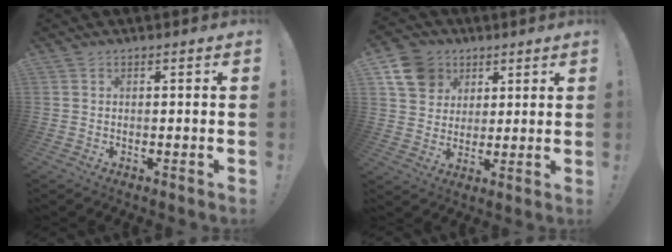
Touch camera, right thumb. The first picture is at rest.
{"total": 12.2, "force": [5.6, 10.1, 3.9], "torque": [-0.068, -0.022, 0.115]}